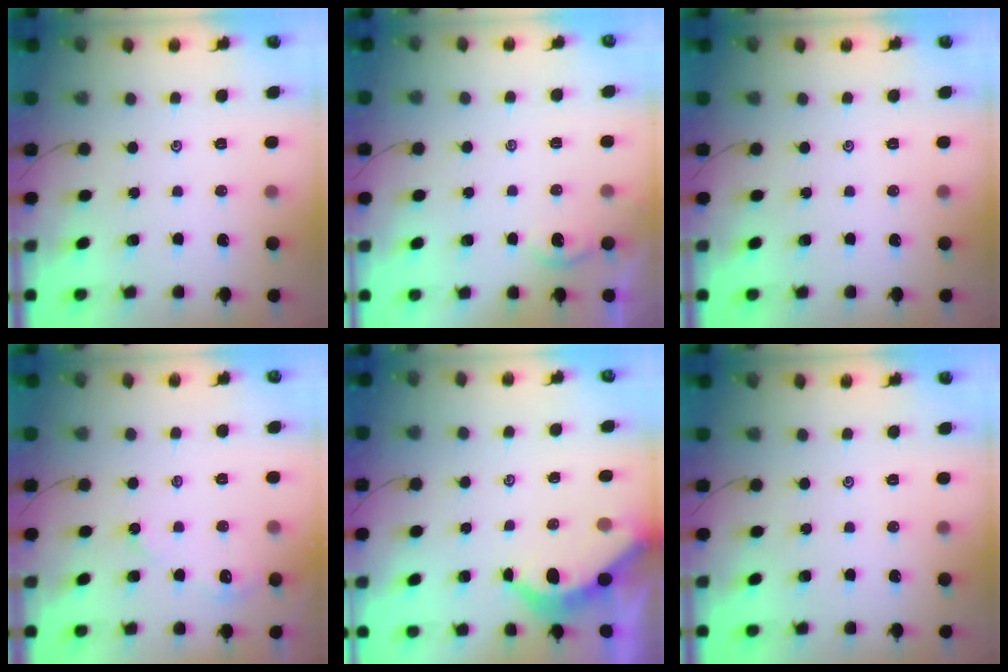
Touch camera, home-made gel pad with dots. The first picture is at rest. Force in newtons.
{"total": 0.6, "press": 0.6, "slide": 0.2}
{"total": 0.0}
{"total": 2.8, "press": 2.8, "slide": 0.4}
{"total": 3.8, "press": 3.8, "slide": 0.4}
{"total": 0.0}